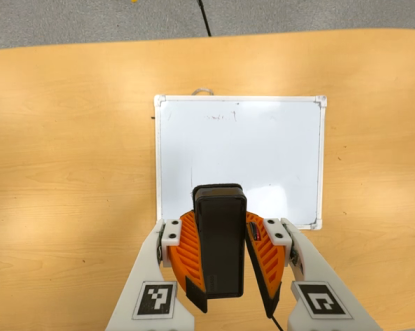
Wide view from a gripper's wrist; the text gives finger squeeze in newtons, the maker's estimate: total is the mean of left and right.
{"total": 10.0, "left": 10.2, "right": 9.8}